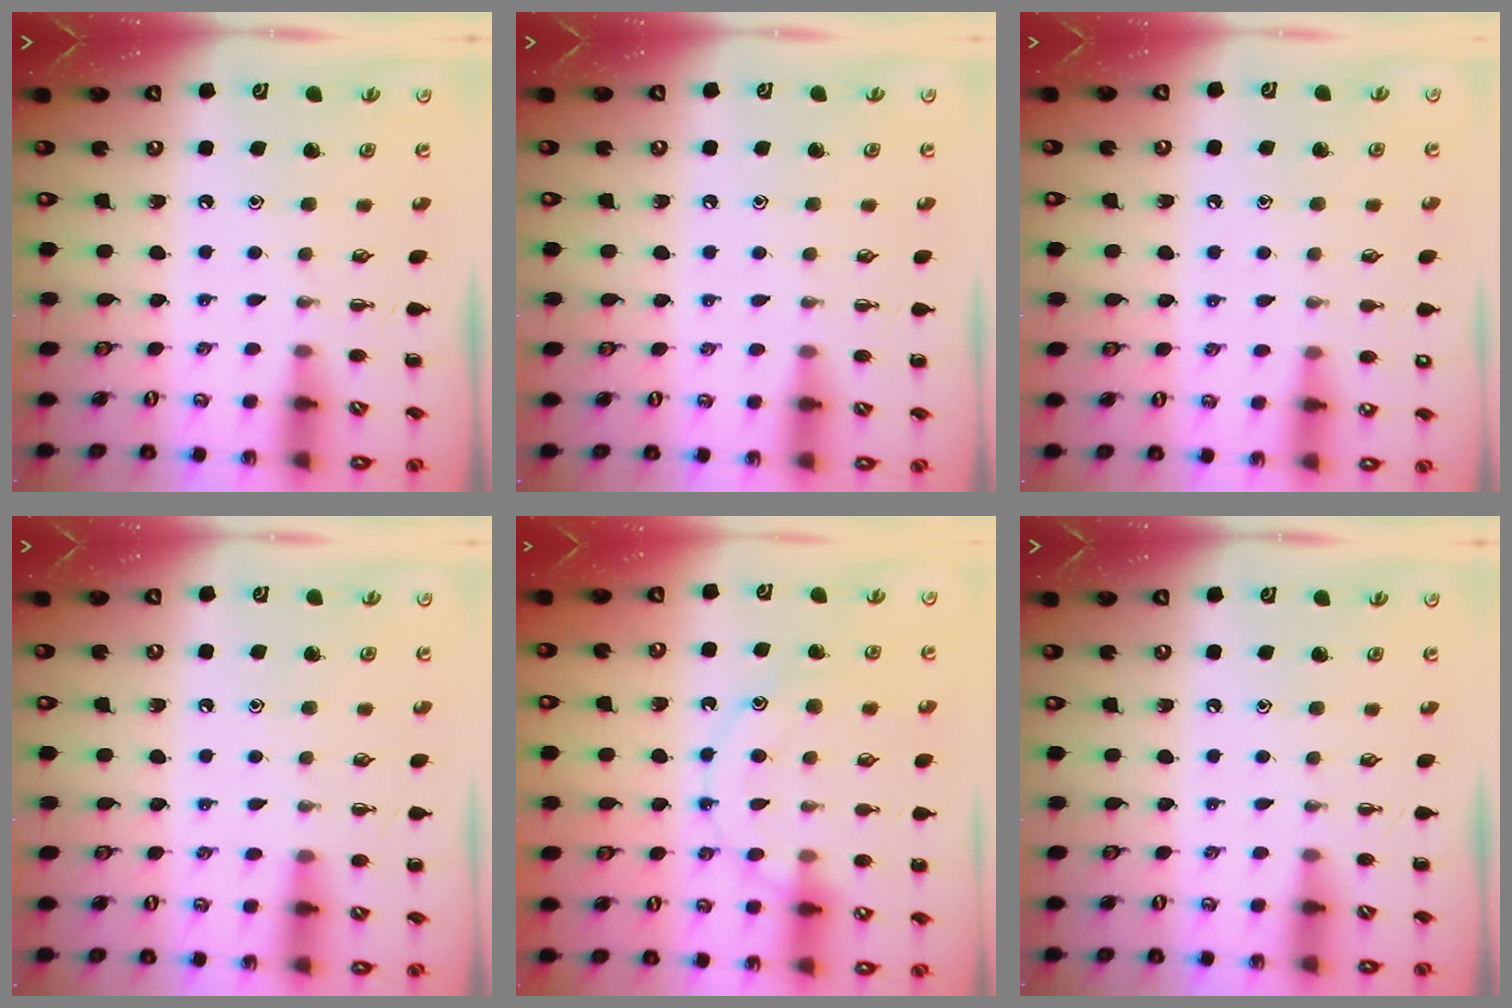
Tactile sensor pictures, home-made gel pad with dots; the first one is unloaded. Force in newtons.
{"total": 3.0, "press": 2.8, "slide": 1.1}
{"total": 7.9, "press": 7.5, "slide": 2.5}
{"total": 8.8, "press": 8.4, "slide": 2.4}
{"total": 12.7, "press": 12.7, "slide": 0.8}
{"total": 0.0}